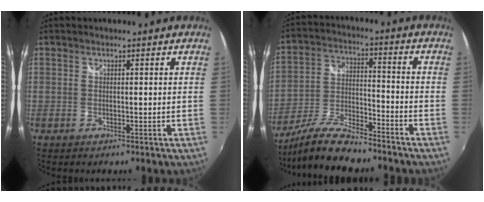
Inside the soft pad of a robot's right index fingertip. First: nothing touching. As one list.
[{"total": 12.4, "force": [-10.6, 2.7, 5.9], "torque": [-0.131, -0.004, -0.198]}]